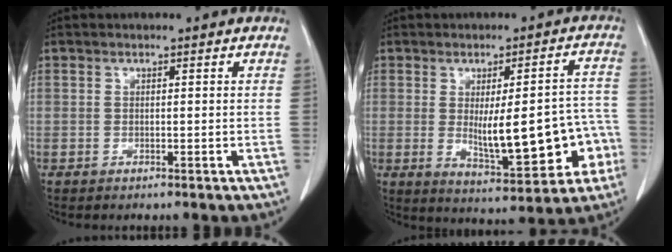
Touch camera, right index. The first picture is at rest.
{"total": 15.7, "force": [-2.9, 4.7, 14.7], "torque": [-0.182, 0.019, -0.020]}